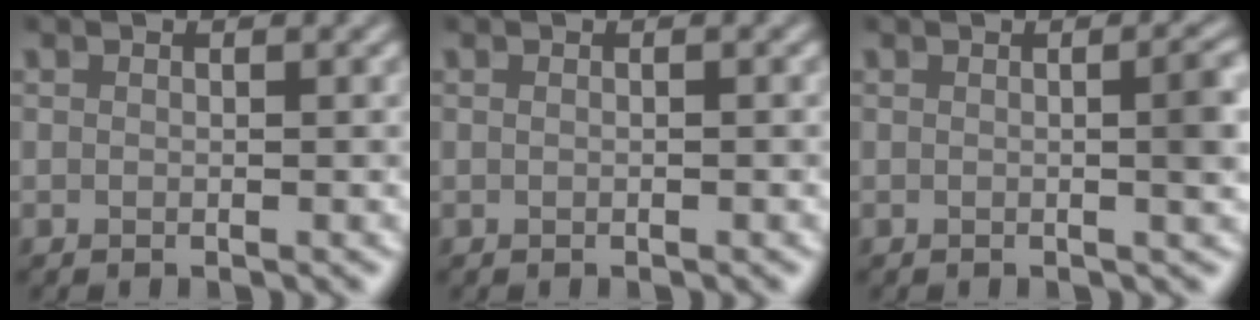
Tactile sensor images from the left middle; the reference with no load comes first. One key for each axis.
{"total": 0.0}
{"total": 3.2, "fx": 0.1, "fy": 0.8, "fz": 3.1, "tx": -0.034, "ty": 0.006, "tz": -0.004}